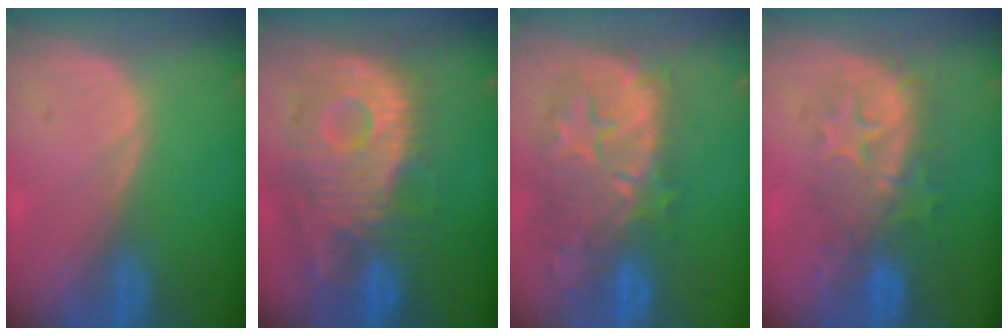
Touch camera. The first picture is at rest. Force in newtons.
{"total": 12.1, "press": 10.8, "slide": 5.4}
{"total": 11.4, "press": 10.5, "slide": 4.5}
{"total": 8.2, "press": 8.2, "slide": 1.0}